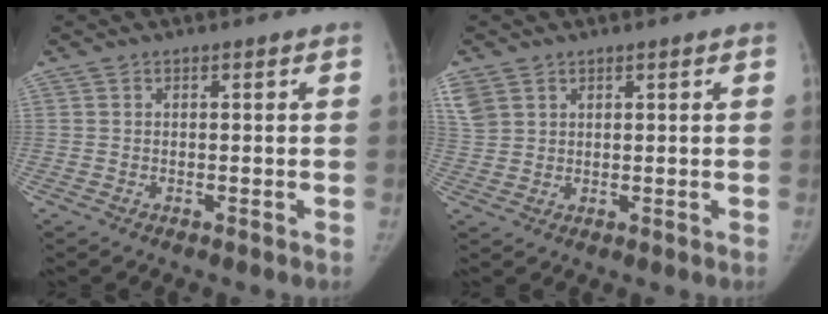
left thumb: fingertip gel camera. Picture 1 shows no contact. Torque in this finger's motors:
{"motor_torque": [1.09, 0.44, 0.40, 0.06, 0.16]}